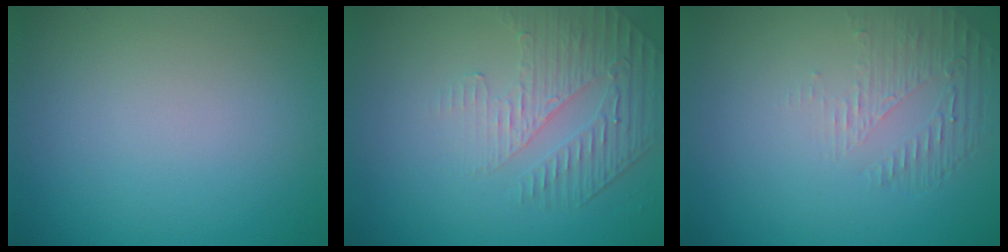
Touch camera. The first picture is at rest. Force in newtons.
{"total": 2.2, "press": 1.7, "slide": 1.4}
{"total": 1.7, "press": 0.6, "slide": 1.6}